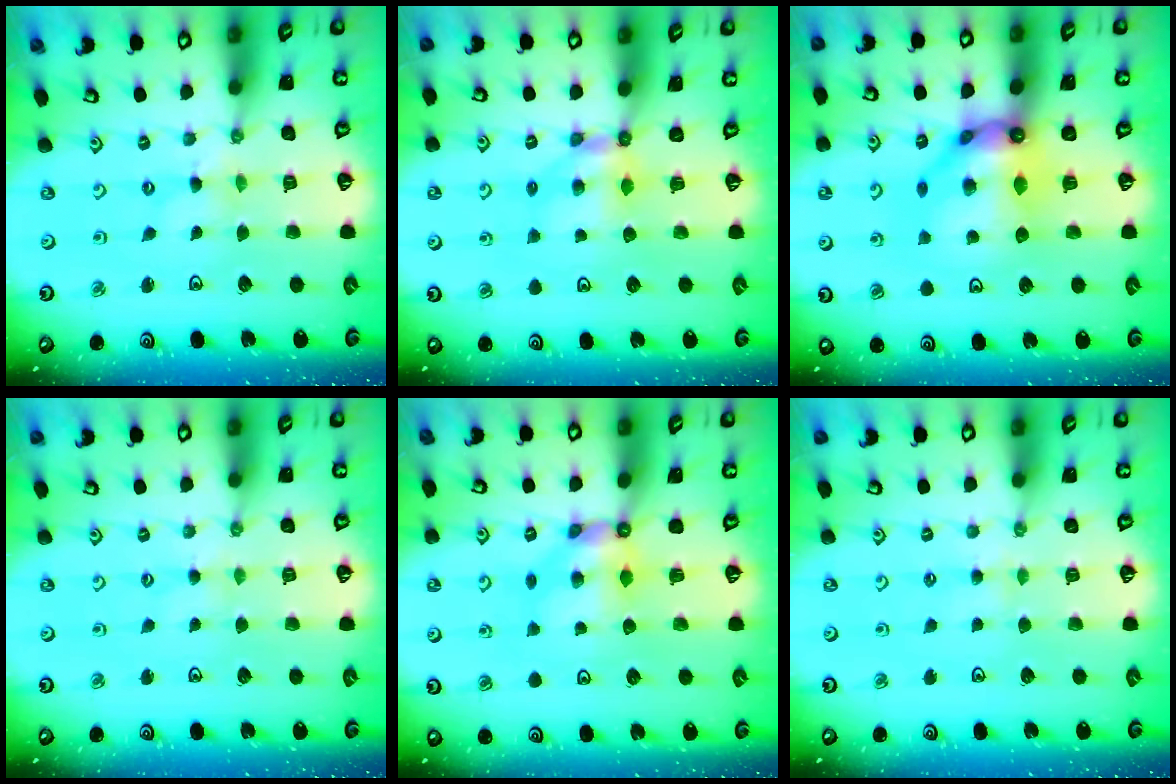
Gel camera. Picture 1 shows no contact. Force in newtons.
{"total": 5.9, "press": 5.9, "slide": 0.4}
{"total": 12.7, "press": 12.6, "slide": 1.6}
{"total": 0.9, "press": 0.9, "slide": 0.1}
{"total": 5.7, "press": 5.7, "slide": 0.3}
{"total": 2.6, "press": 2.6, "slide": 0.5}